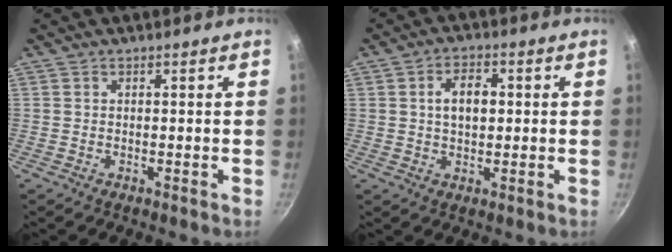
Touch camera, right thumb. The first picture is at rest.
{"total": 5.9, "force": [0.7, 3.7, 4.6], "torque": [-0.065, 0.009, 0.010]}